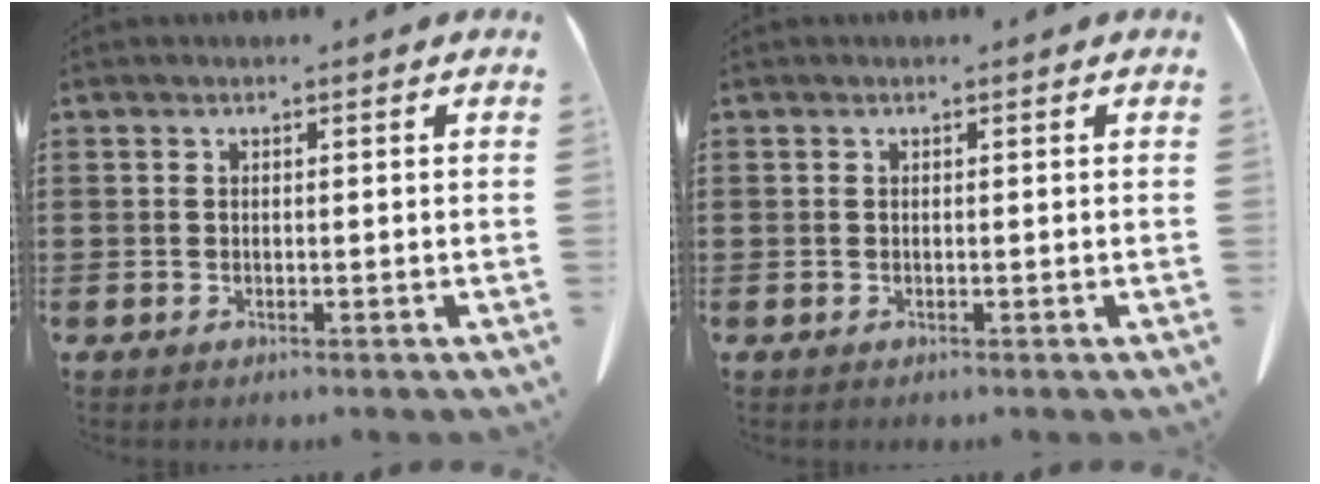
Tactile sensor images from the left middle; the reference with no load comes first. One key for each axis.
{"total": 0.0}